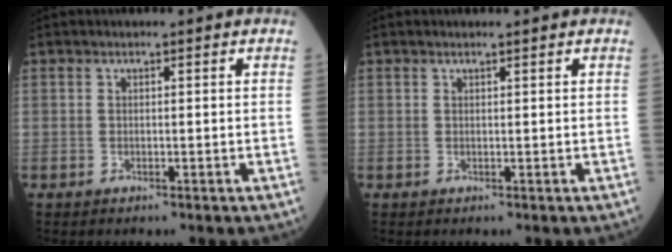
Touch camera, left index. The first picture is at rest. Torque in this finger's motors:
{"motor_torque": [-0.05, -0.04, 0.06, 0.02]}